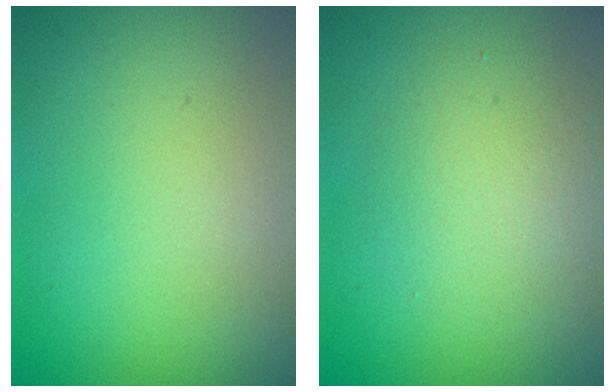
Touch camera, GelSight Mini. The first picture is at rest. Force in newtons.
{"total": 3.2, "press": 3.2, "slide": 0.2}